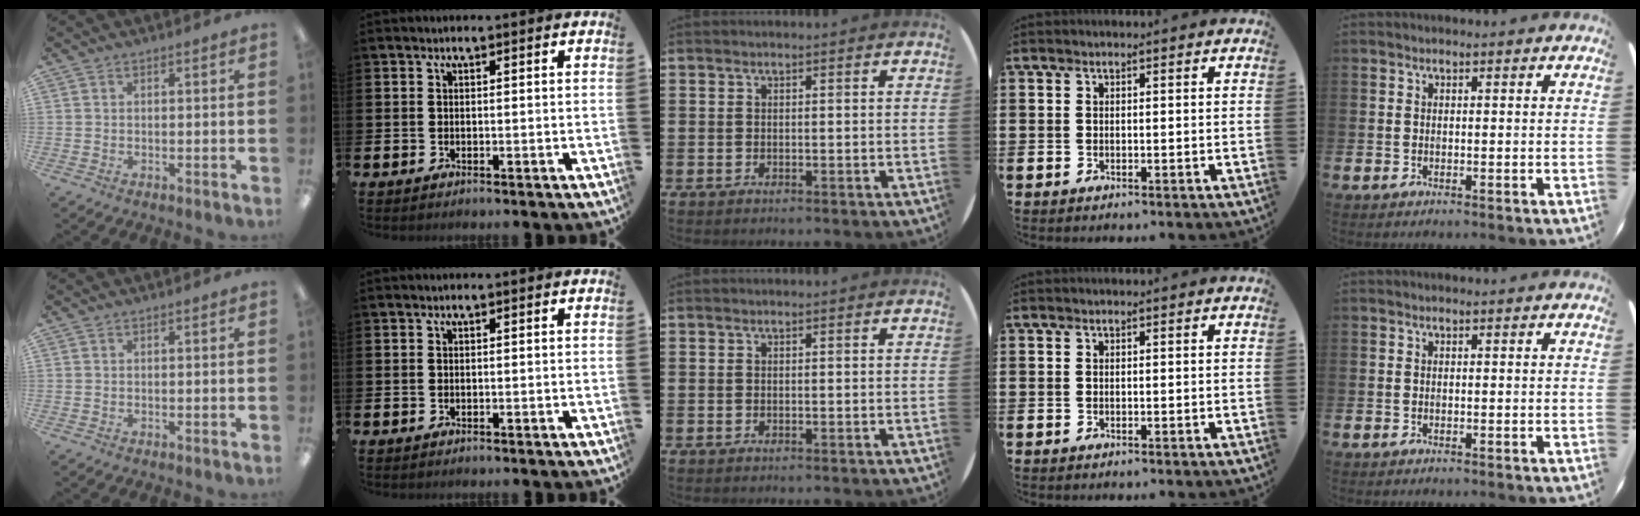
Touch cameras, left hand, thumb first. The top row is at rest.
{}